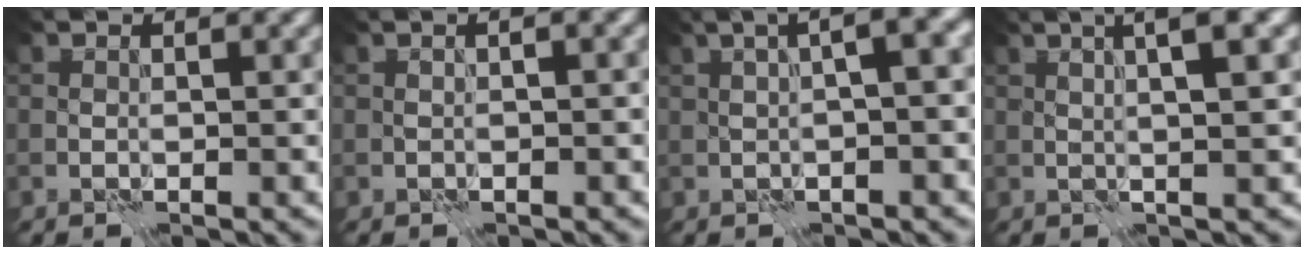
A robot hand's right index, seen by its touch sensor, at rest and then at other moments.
{"total": 1.3, "force": [0.2, 0.5, 1.2], "torque": [-0.016, 0.004, -0.004]}
{"total": 5.7, "force": [1.9, 1.7, 5.1], "torque": [-0.055, 0.028, 0.026]}
{"total": 4.9, "force": [1.9, 1.2, 4.3], "torque": [-0.048, 0.021, 0.018]}